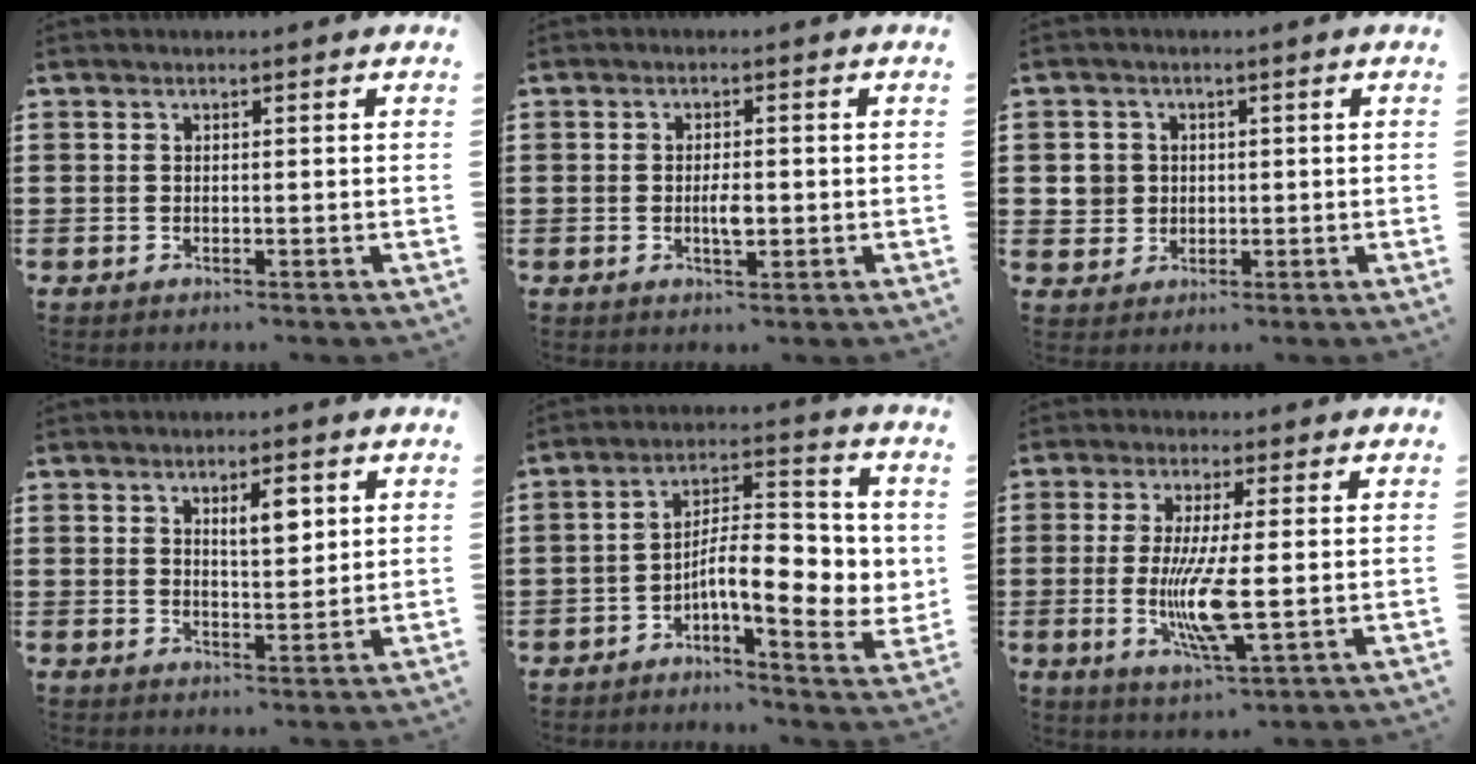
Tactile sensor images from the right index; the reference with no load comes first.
{"total": 2.9, "force": [-0.4, 0.9, 2.8], "torque": [-0.049, 0.000, -0.007]}
{"total": 3.5, "force": [0.4, 3.4, 0.6], "torque": [-0.028, 0.012, 0.005]}
{"total": 4.4, "force": [2.0, 1.6, 3.5], "torque": [-0.059, 0.002, 0.029]}
{"total": 9.3, "force": [-1.2, 3.5, 8.5], "torque": [-0.129, -0.010, -0.027]}
{"total": 8.3, "force": [-0.6, 1.3, 8.2], "torque": [-0.170, -0.020, -0.015]}